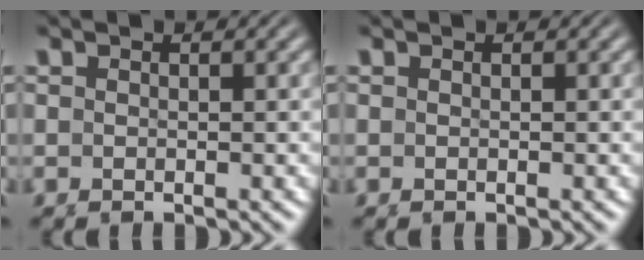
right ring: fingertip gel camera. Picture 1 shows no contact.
{"total": 1.4, "force": [-0.3, -1.3, -0.4], "torque": [0.016, -0.012, 0.005]}